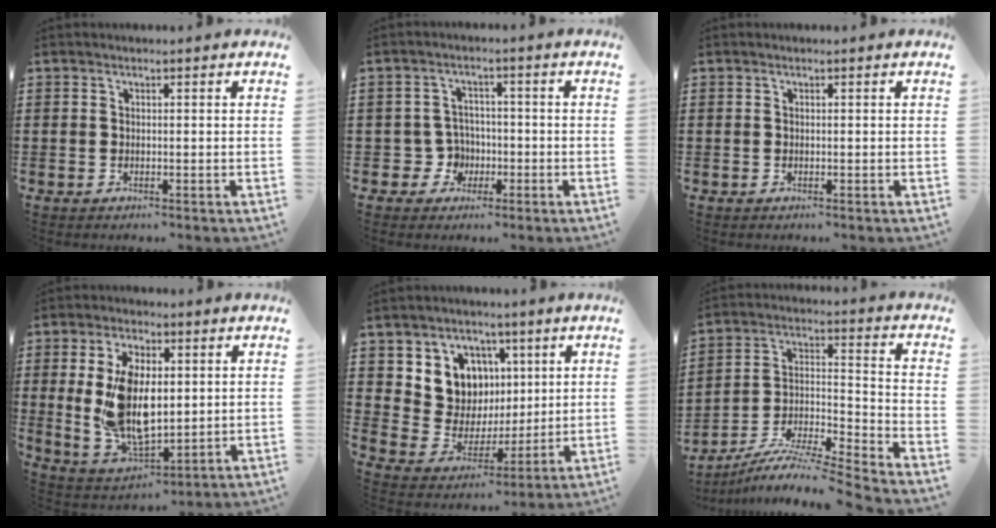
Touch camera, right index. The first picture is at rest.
{"total": 4.7, "force": [-1.3, 4.2, 1.5], "torque": [-0.048, 0.008, -0.025]}
{"total": 0.0}
{"total": 12.3, "force": [1.4, 7.0, 10.0], "torque": [-0.214, -0.001, 0.027]}
{"total": 8.7, "force": [3.3, 7.9, 1.9], "torque": [-0.072, -0.030, 0.064]}
{"total": 8.3, "force": [-7.6, -0.3, 3.4], "torque": [-0.059, -0.003, -0.156]}